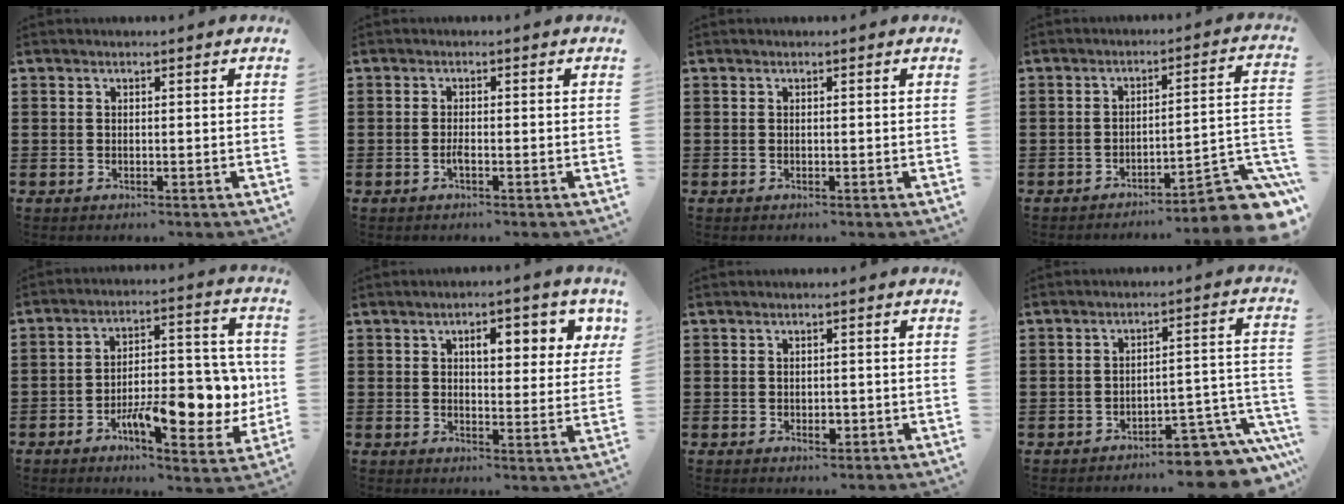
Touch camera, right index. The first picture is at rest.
{"total": 1.3, "force": [-0.7, 0.2, 1.1], "torque": [-0.028, -0.004, -0.014]}
{"total": 0.0}
{"total": 6.2, "force": [-4.6, 0.9, 4.1], "torque": [-0.054, -0.015, -0.088]}
{"total": 12.2, "force": [-3.6, 5.1, 10.5], "torque": [-0.156, -0.002, -0.058]}
{"total": 5.7, "force": [2.4, 2.3, 4.7], "torque": [-0.061, -0.006, 0.029]}
{"total": 1.8, "force": [-0.4, 1.0, 1.4], "torque": [-0.027, 0.000, -0.006]}
{"total": 7.1, "force": [-6.3, 1.2, 3.1], "torque": [-0.040, 0.011, -0.115]}